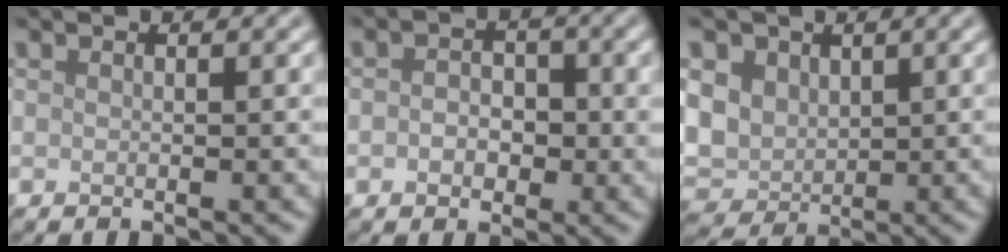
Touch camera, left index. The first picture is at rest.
{"total": 2.6, "force": [-0.2, 2.1, 1.6], "torque": [-0.016, -0.001, -0.014]}
{"total": 6.3, "force": [1.2, 5.1, 3.4], "torque": [-0.082, 0.008, 0.015]}